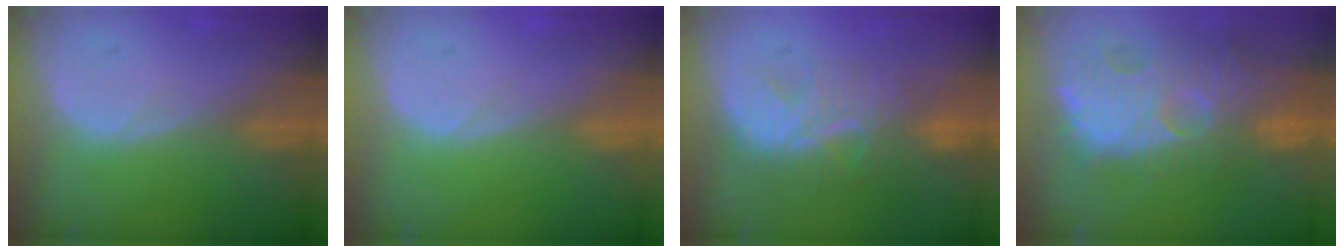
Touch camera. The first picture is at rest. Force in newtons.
{"total": 0.0}
{"total": 8.4, "press": 8.0, "slide": 2.4}
{"total": 14.3, "press": 12.5, "slide": 6.9}